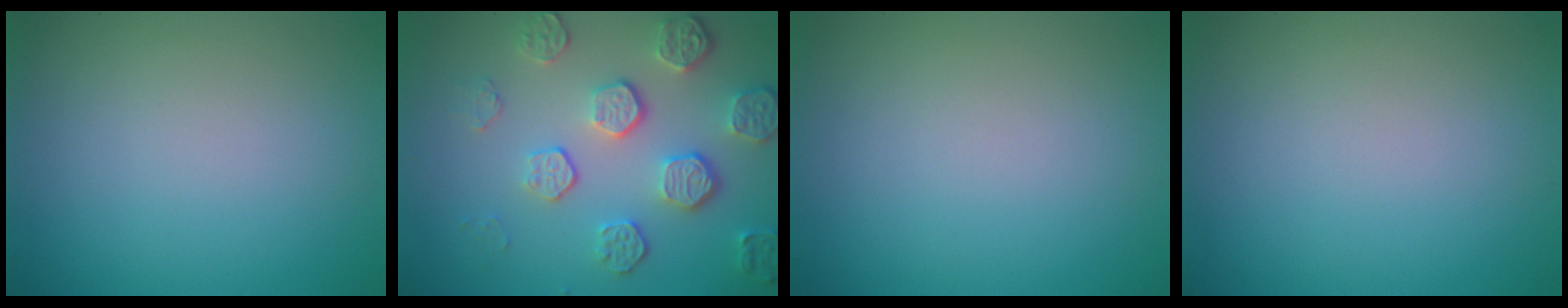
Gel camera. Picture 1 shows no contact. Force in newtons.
{"total": 5.4, "press": 4.1, "slide": 3.5}
{"total": 0.0}
{"total": 0.0}